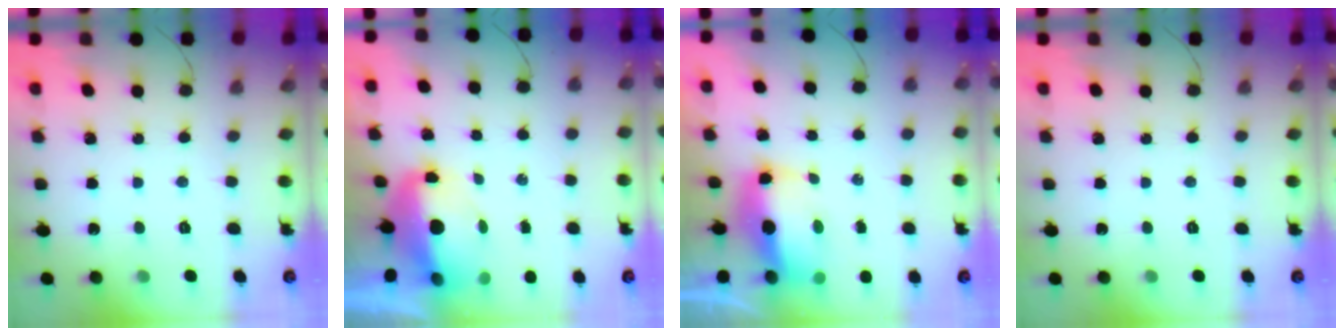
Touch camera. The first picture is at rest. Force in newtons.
{"total": 10.7, "press": 8.2, "slide": 6.8}
{"total": 9.2, "press": 9.1, "slide": 1.0}
{"total": 0.0}